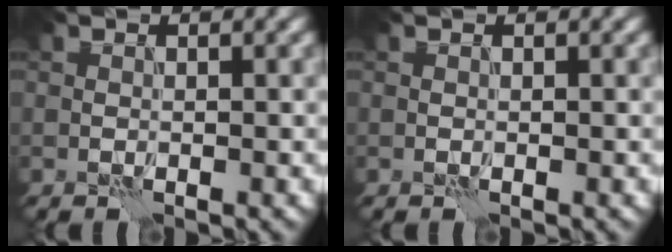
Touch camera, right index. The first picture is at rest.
{"total": 0.0}